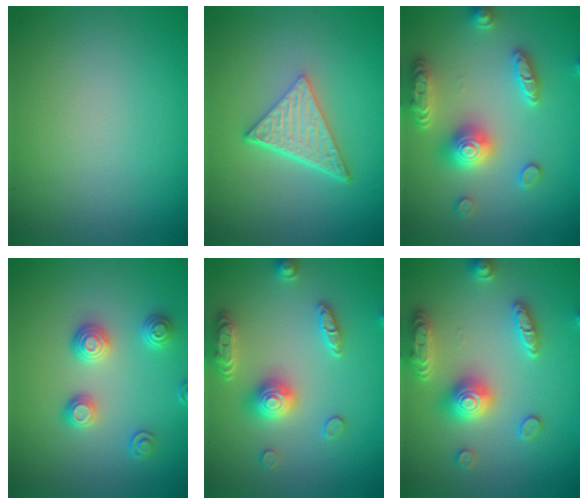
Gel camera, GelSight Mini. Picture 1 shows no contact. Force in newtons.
{"total": 4.7, "press": 3.4, "slide": 3.3}
{"total": 5.4, "press": 5.3, "slide": 0.9}
{"total": 3.2, "press": 2.8, "slide": 1.5}
{"total": 4.1, "press": 4.0, "slide": 0.8}
{"total": 5.0, "press": 4.9, "slide": 0.9}